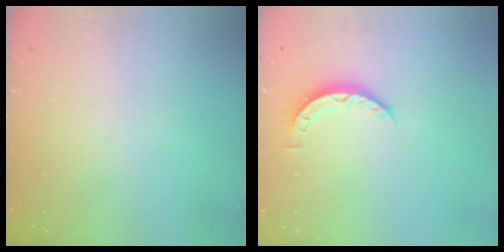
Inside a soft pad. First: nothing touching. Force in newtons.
{"total": 3.3, "press": 3.3, "slide": 0.4}